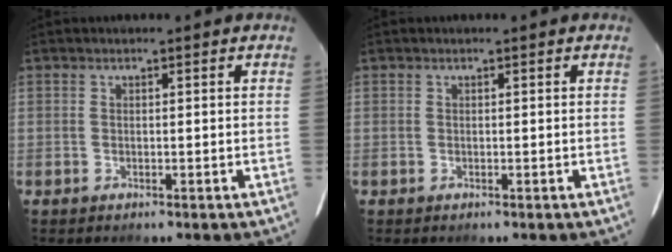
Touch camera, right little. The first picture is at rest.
{"total": 0.0}